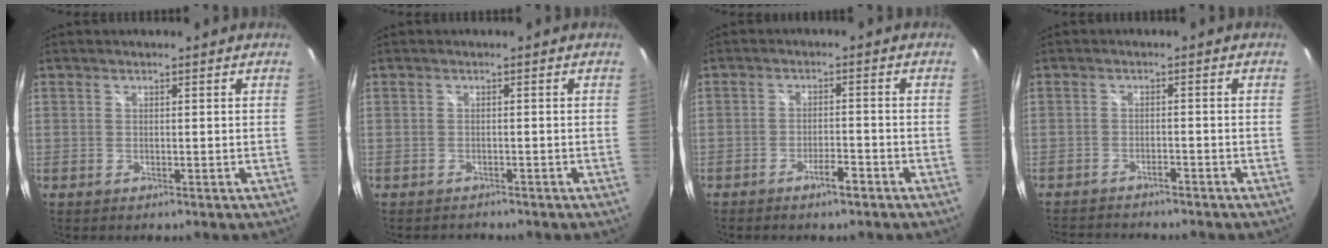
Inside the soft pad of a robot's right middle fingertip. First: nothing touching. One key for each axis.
{"total": 0.9, "fx": -0.9, "fy": -0.1, "fz": -0.1, "tx": -0.001, "ty": -0.005, "tz": -0.016}
{"total": 2.8, "fx": -1.9, "fy": 0.2, "fz": 1.9, "tx": -0.043, "ty": -0.001, "tz": -0.034}
{"total": 6.4, "fx": -6.0, "fy": 0.7, "fz": 2.2, "tx": -0.056, "ty": -0.009, "tz": -0.092}